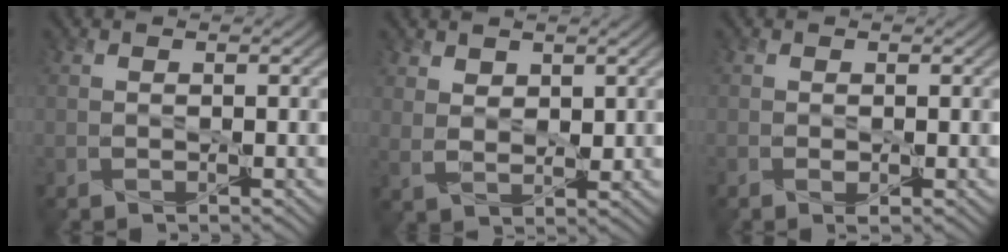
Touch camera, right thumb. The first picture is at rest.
{"total": 3.2, "force": [2.0, 1.7, 1.8], "torque": [-0.046, -0.005, 0.044]}
{"total": 0.8, "force": [-0.4, 0.2, 0.7], "torque": [-0.013, 0.000, -0.007]}